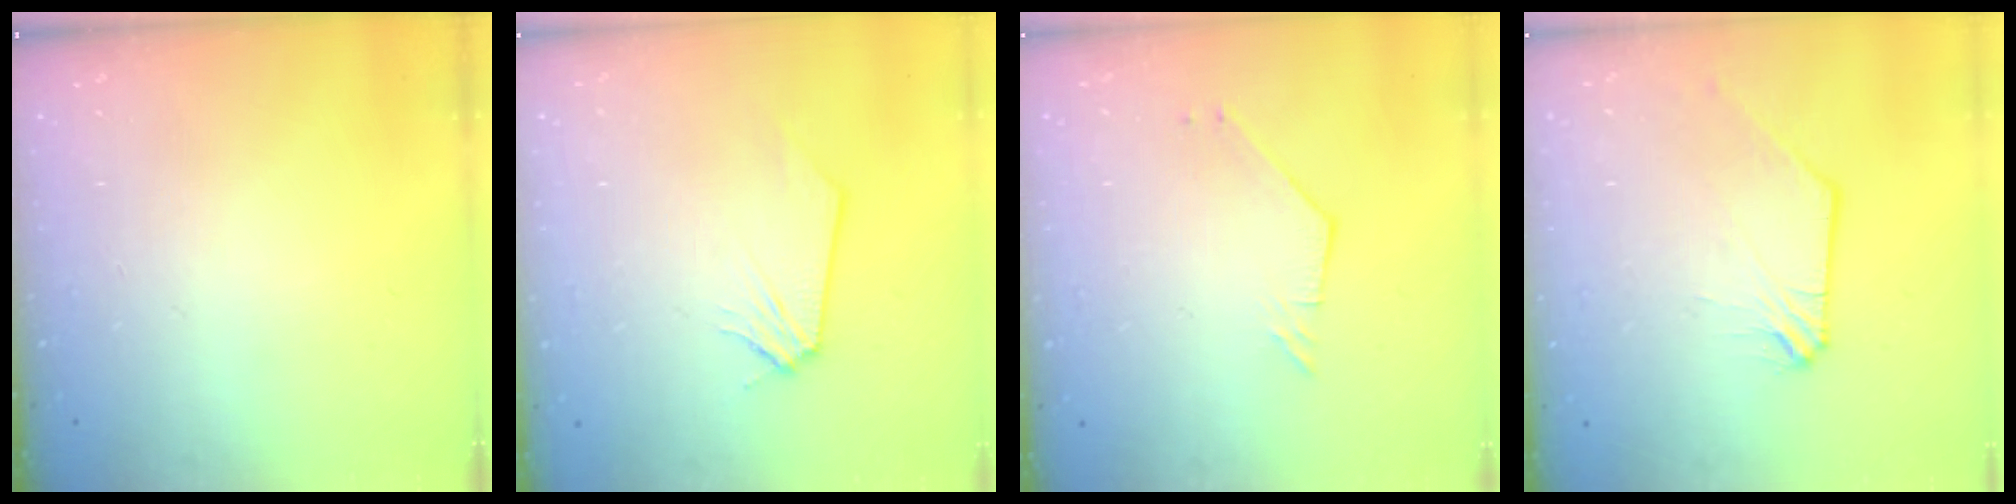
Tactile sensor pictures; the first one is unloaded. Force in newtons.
{"total": 0.0}
{"total": 2.0, "press": 2.0, "slide": 0.1}
{"total": 0.9, "press": 0.9, "slide": 0.1}